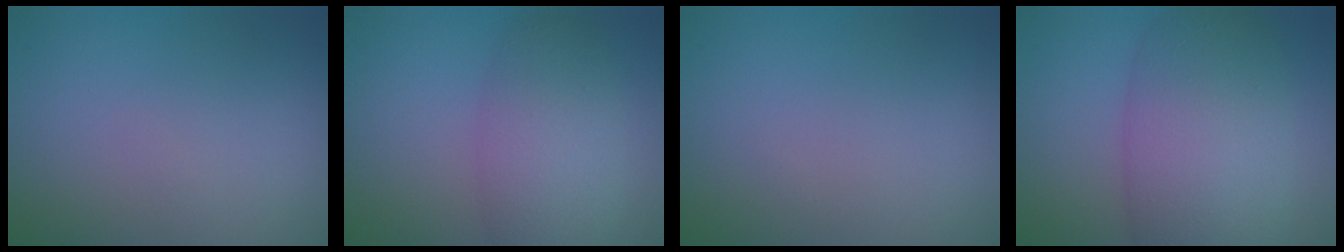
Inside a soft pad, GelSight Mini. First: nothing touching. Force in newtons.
{"total": 4.9, "press": 4.9, "slide": 0.1}
{"total": 0.0}
{"total": 8.7, "press": 8.6, "slide": 0.2}